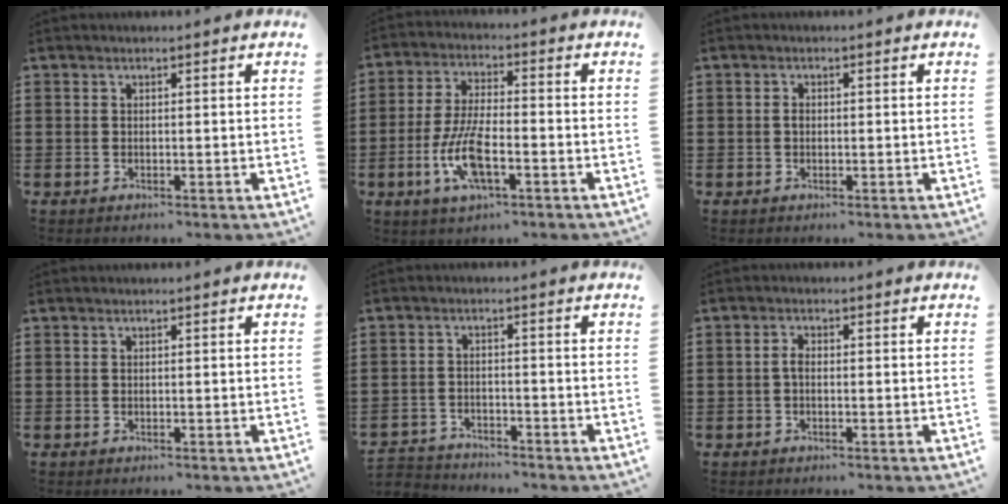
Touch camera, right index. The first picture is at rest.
{"total": 9.2, "force": [-3.2, 3.0, 8.0], "torque": [-0.176, -0.011, -0.059]}
{"total": 0.9, "force": [-0.1, 0.6, 0.7], "torque": [-0.015, 0.002, -0.002]}
{"total": 0.0}
{"total": 2.8, "force": [-2.7, 0.5, -0.4], "torque": [-0.003, 0.000, -0.061]}
{"total": 1.7, "force": [-0.3, 0.8, 1.5], "torque": [-0.037, -0.001, -0.009]}